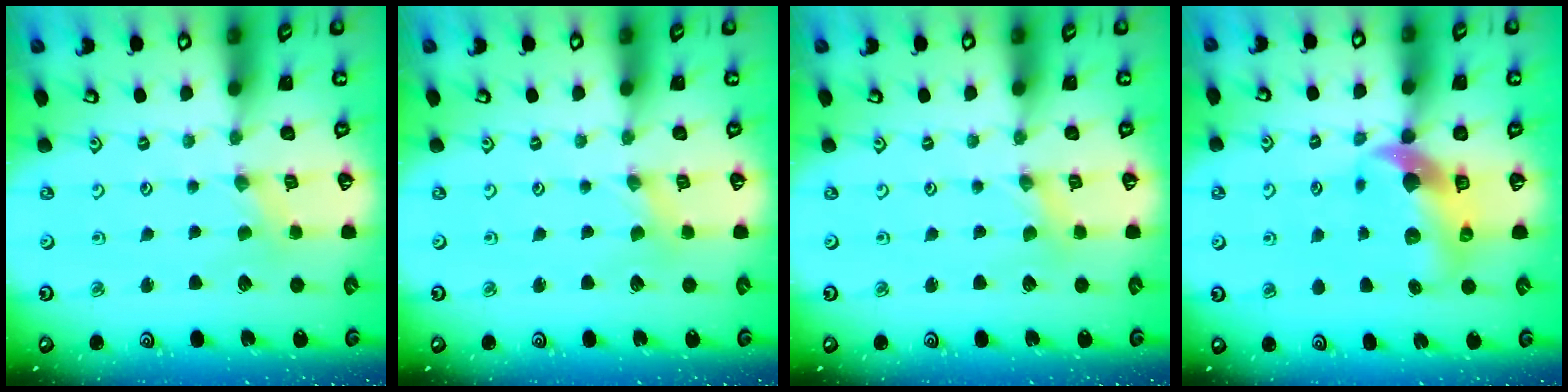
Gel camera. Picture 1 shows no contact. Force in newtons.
{"total": 0.0}
{"total": 0.0}
{"total": 10.6, "press": 10.5, "slide": 1.9}